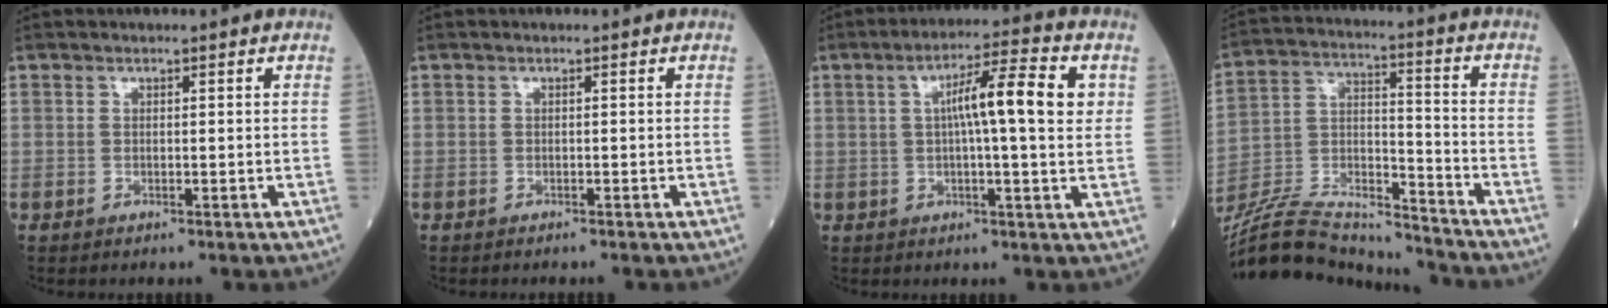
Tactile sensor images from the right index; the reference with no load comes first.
{"total": 0.9, "force": [-0.8, 0.1, 0.4], "torque": [-0.006, -0.001, -0.012]}
{"total": 10.1, "force": [2.1, 0.7, 9.8], "torque": [-0.155, 0.019, 0.028]}
{"total": 19.2, "force": [-18.2, 2.4, 5.5], "torque": [-0.122, 0.016, -0.315]}